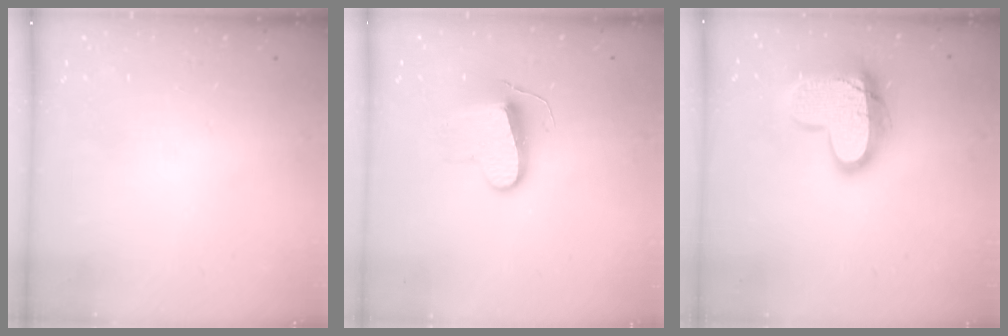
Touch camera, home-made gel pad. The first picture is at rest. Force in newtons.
{"total": 10.0, "press": 10.0, "slide": 0.6}
{"total": 17.0, "press": 16.9, "slide": 1.1}